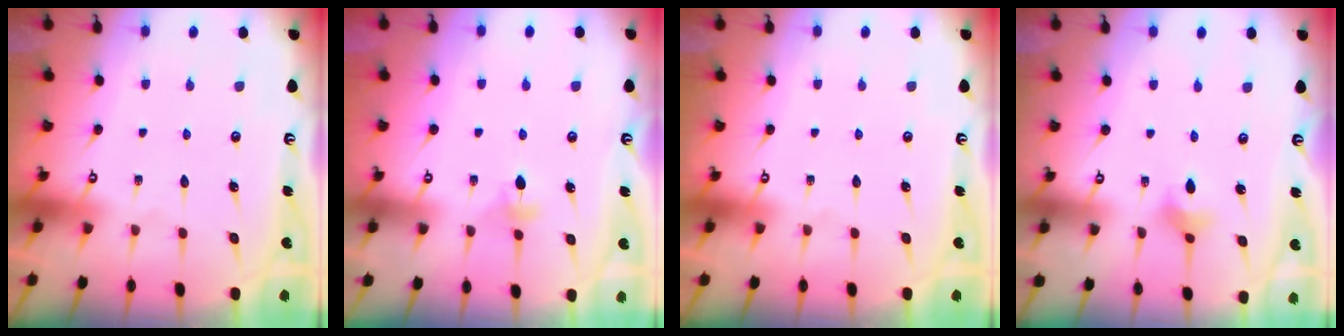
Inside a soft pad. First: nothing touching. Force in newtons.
{"total": 3.9, "press": 3.9, "slide": 0.7}
{"total": 0.0}
{"total": 3.7, "press": 3.7, "slide": 0.6}